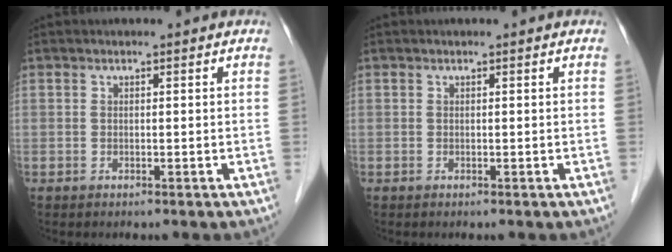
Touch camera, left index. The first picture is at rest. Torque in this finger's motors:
{"motor_torque": [0.00, 0.00, 0.00, 0.00]}